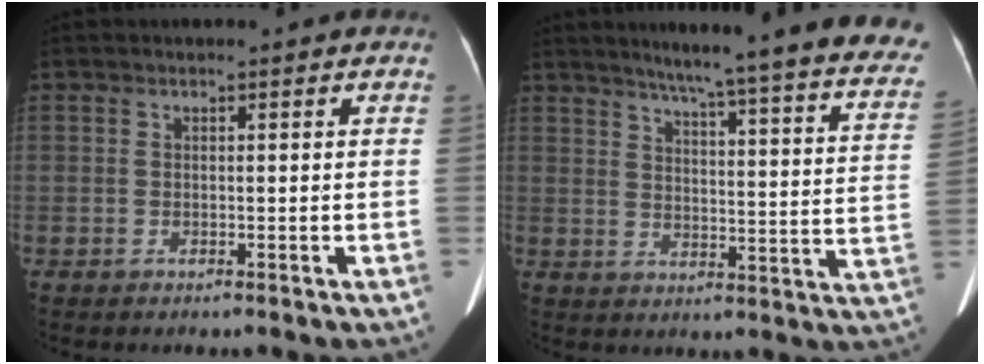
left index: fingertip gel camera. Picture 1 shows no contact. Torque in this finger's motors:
{"motor_torque": [1.06, -1.08, 0.56, 0.16]}